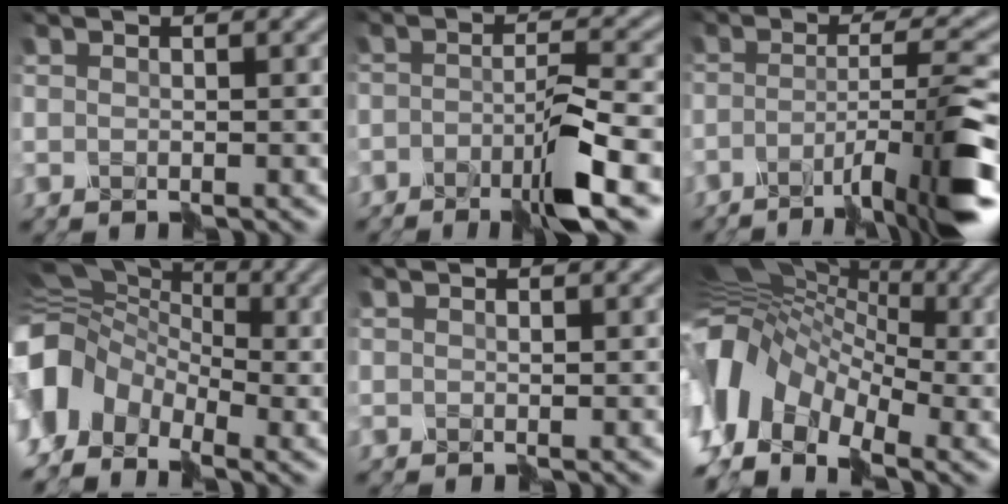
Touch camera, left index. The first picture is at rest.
{"total": 5.1, "force": [-3.1, 0.6, 4.0], "torque": [-0.080, 0.007, -0.061]}
{"total": 8.8, "force": [-4.8, 1.1, 7.3], "torque": [-0.110, 0.015, -0.086]}
{"total": 8.4, "force": [-1.8, 7.1, 4.2], "torque": [-0.100, 0.007, -0.043]}
{"total": 0.5, "force": [0.5, 0.0, -0.3], "torque": [0.004, 0.006, 0.006]}
{"total": 12.2, "force": [-1.2, 9.4, 7.8], "torque": [-0.168, 0.017, -0.039]}